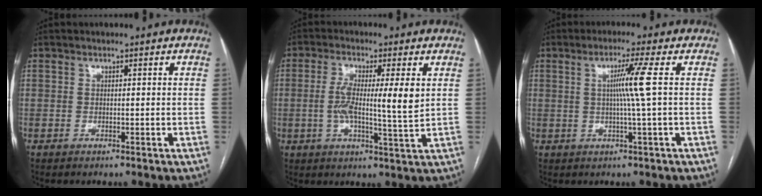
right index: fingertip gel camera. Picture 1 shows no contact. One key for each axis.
{"total": 9.1, "fx": 0.9, "fy": 0.8, "fz": 9.0, "tx": -0.167, "ty": 0.000, "tz": 0.012}
{"total": 5.5, "fx": 0.7, "fy": -1.9, "fz": 5.1, "tx": -0.095, "ty": -0.001, "tz": 0.015}